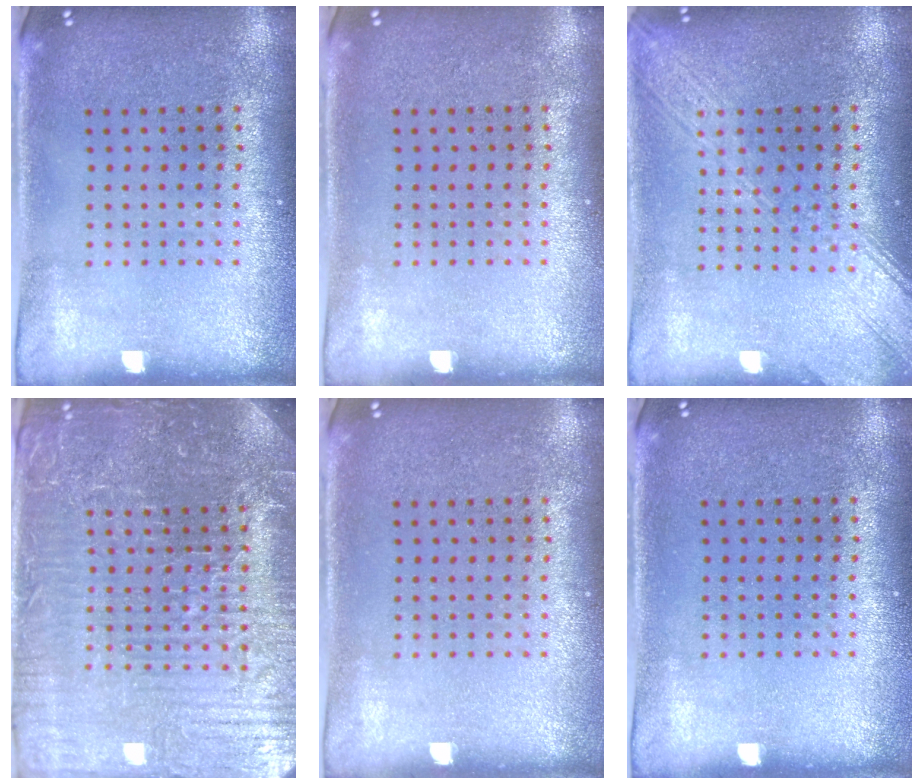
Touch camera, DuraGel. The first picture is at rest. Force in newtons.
{"total": 0.0}
{"total": 3.4, "press": 3.3, "slide": 0.4}
{"total": 5.7, "press": 5.3, "slide": 2.1}
{"total": 0.0}
{"total": 0.0}